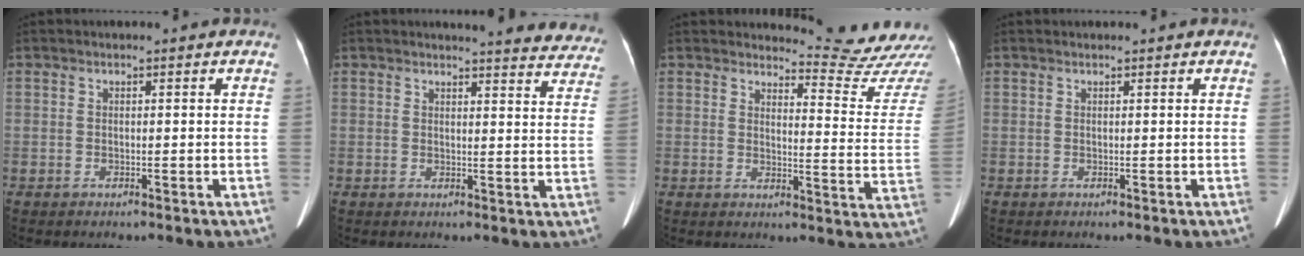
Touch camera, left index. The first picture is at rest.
{"total": 14.8, "force": [14.3, 2.1, 3.2], "torque": [-0.012, -0.066, 0.132]}
{"total": 13.0, "force": [12.9, -1.5, 0.0], "torque": [0.007, -0.130, 0.133]}
{"total": 0.9, "force": [0.9, 0.4, 0.0], "torque": [-0.007, 0.018, 0.012]}